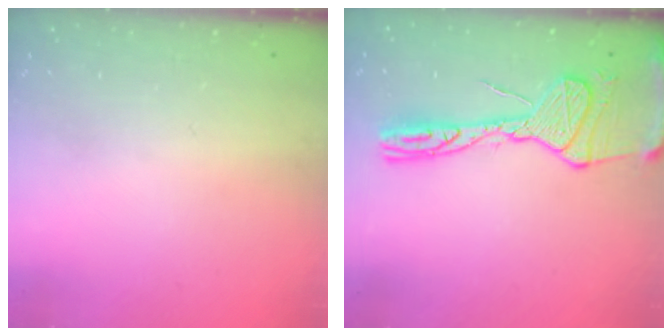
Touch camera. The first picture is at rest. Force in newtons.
{"total": 16.8, "press": 16.7, "slide": 1.7}